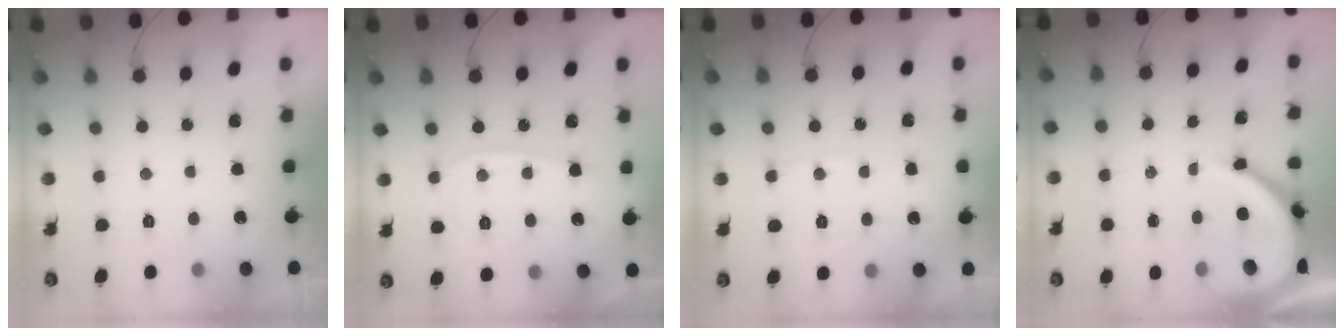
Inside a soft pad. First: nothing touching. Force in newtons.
{"total": 7.8, "press": 7.7, "slide": 0.9}
{"total": 4.6, "press": 4.6, "slide": 0.4}
{"total": 10.5, "press": 10.4, "slide": 1.2}